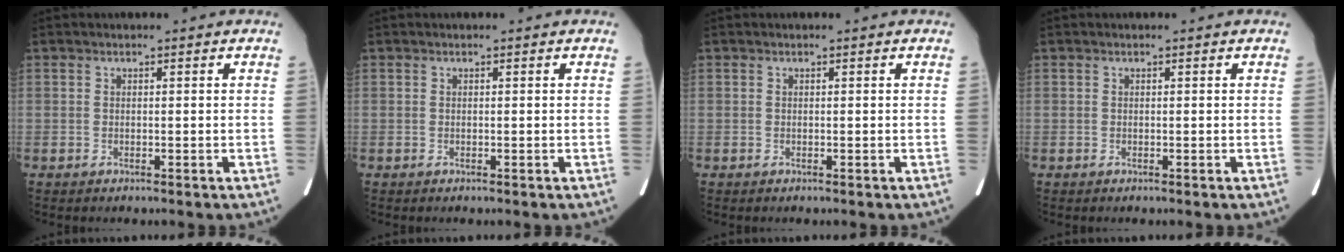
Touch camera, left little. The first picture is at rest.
{"total": 0.0}
{"total": 0.0}
{"total": 0.0}